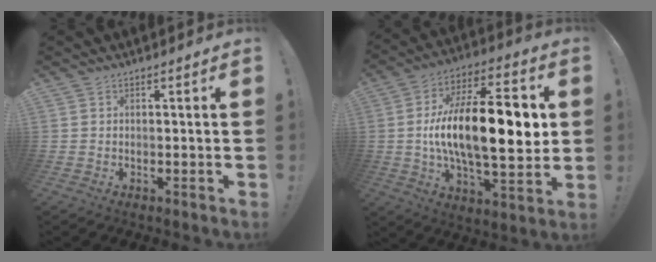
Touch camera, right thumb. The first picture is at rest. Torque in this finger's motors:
{"motor_torque": [2.52, 2.49, 2.40, -0.37, 0.27]}